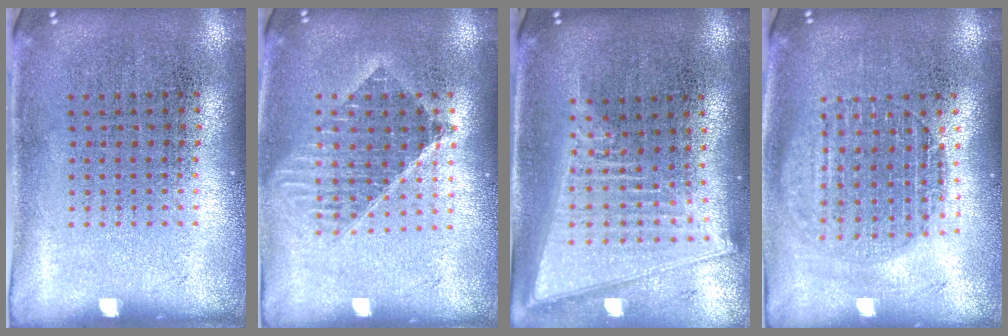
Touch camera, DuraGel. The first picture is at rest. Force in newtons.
{"total": 1.5, "press": 1.3, "slide": 0.8}
{"total": 2.2, "press": 1.8, "slide": 1.2}
{"total": 1.6, "press": 1.4, "slide": 0.7}